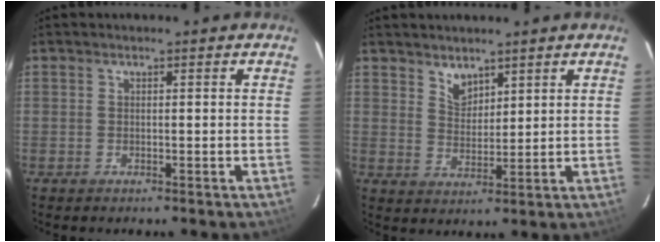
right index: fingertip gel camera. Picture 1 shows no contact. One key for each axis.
{"total": 4.0, "fx": 3.2, "fy": 2.1, "fz": 1.3, "tx": -0.016, "ty": 0.004, "tz": 0.061}